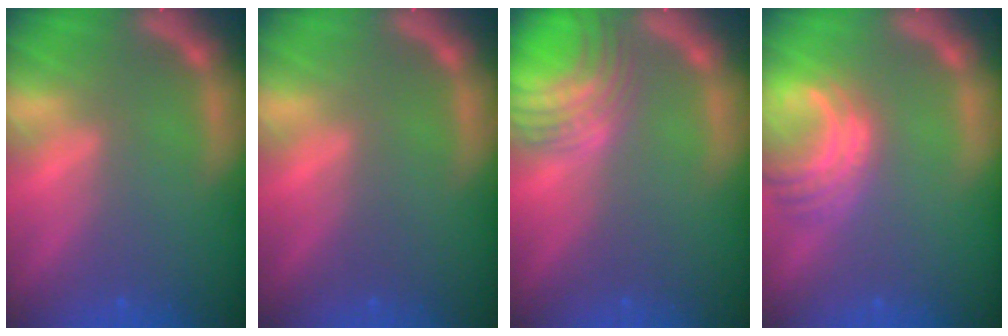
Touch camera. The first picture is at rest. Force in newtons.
{"total": 0.0}
{"total": 7.5}
{"total": 5.5}